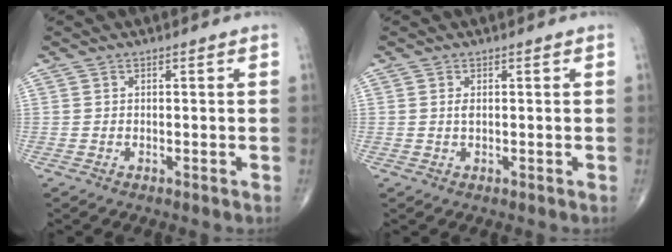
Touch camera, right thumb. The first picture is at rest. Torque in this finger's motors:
{"motor_torque": [0.00, 0.32, 0.13, 0.05, 0.00]}